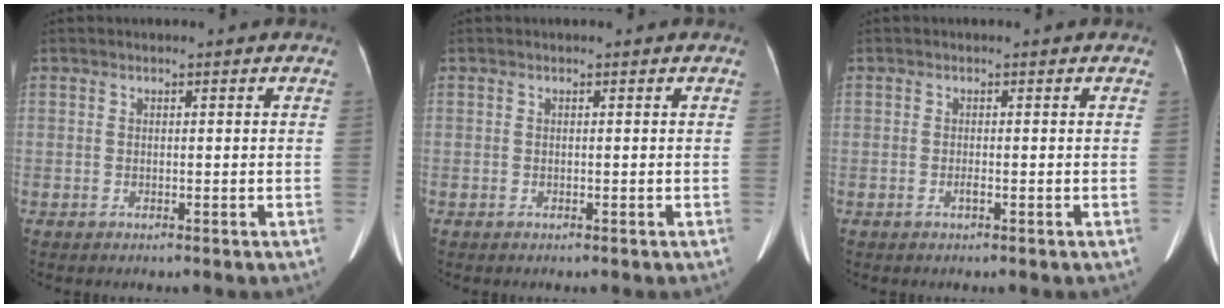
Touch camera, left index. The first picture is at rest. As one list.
[{"total": 0.0}, {"total": 0.6, "force": [-0.3, 0.0, 0.5], "torque": [-0.011, 0.000, -0.004]}]